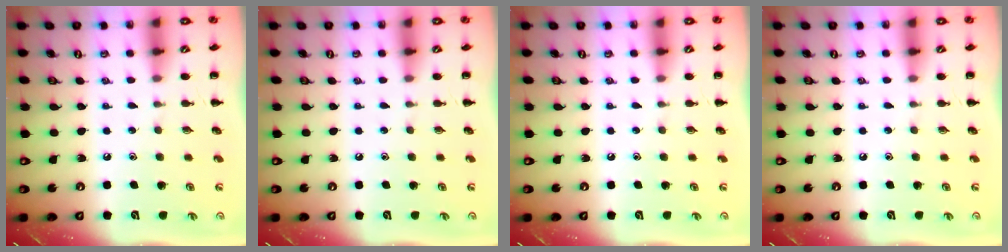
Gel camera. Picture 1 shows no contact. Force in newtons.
{"total": 0.0}
{"total": 0.0}
{"total": 0.0}